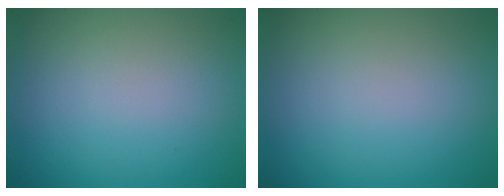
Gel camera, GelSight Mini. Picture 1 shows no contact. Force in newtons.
{"total": 0.0}